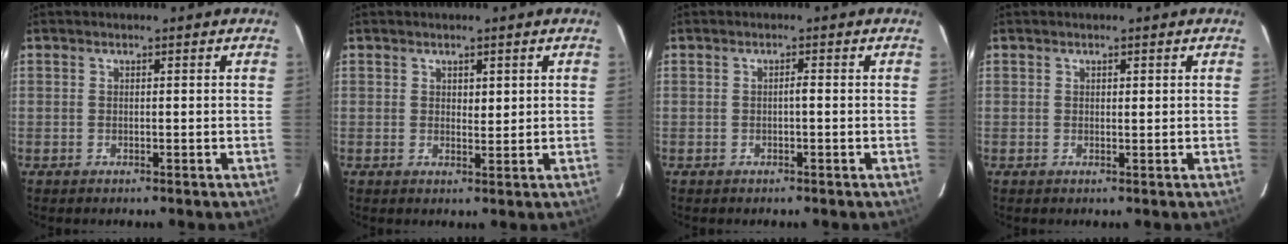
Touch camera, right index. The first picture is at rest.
{"total": 1.6, "force": [0.7, 0.9, 1.2], "torque": [-0.015, -0.003, 0.013]}
{"total": 0.8, "force": [-0.2, 0.0, 0.7], "torque": [-0.012, 0.002, -0.004]}
{"total": 0.6, "force": [0.3, 0.3, 0.5], "torque": [-0.006, 0.000, 0.004]}